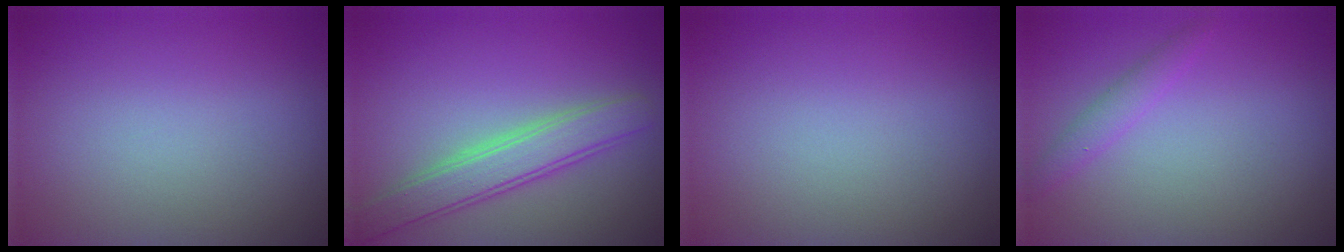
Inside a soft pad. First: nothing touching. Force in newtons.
{"total": 4.0, "press": 4.0, "slide": 0.4}
{"total": 0.0}
{"total": 1.5, "press": 1.5, "slide": 0.1}